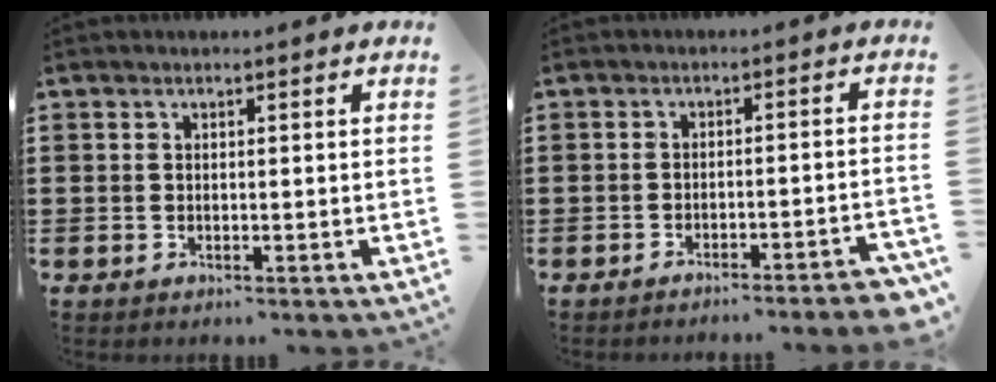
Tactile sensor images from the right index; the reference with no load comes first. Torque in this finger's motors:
{"motor_torque": [0.89, -0.24, 0.42, 0.04]}